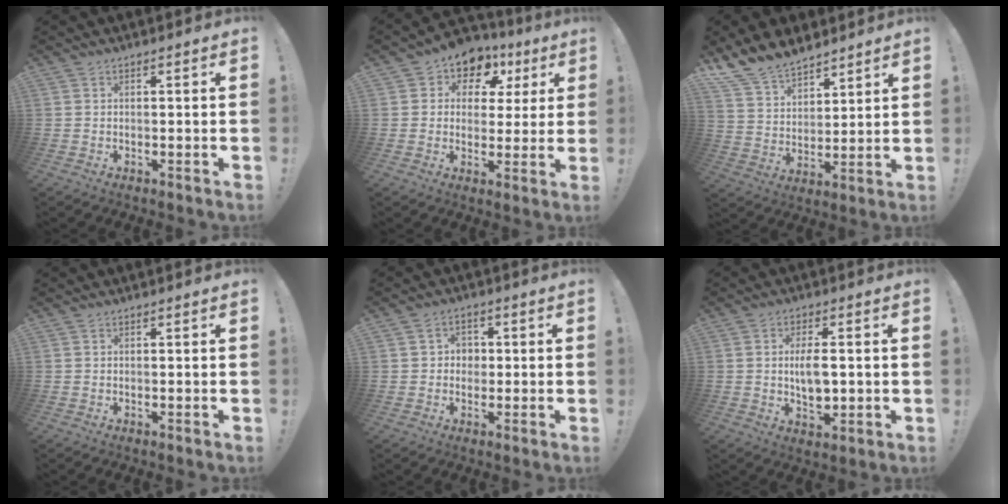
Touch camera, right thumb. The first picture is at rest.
{"total": 8.8, "force": [3.9, 7.1, 3.5], "torque": [-0.046, -0.027, 0.074]}
{"total": 12.1, "force": [10.6, 5.3, 2.6], "torque": [-0.066, -0.079, 0.206]}
{"total": 0.0}
{"total": 4.0, "force": [0.3, 3.9, 0.9], "torque": [-0.010, 0.004, 0.004]}
{"total": 7.0, "force": [0.3, 3.6, 6.0], "torque": [-0.090, 0.001, 0.002]}